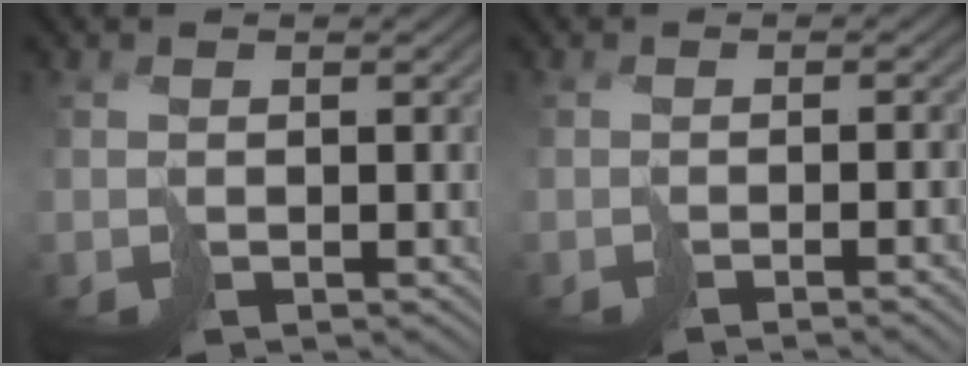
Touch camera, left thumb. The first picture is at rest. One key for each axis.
{"total": 4.3, "fx": -1.4, "fy": 0.9, "fz": 3.9, "tx": -0.052, "ty": -0.003, "tz": -0.021}